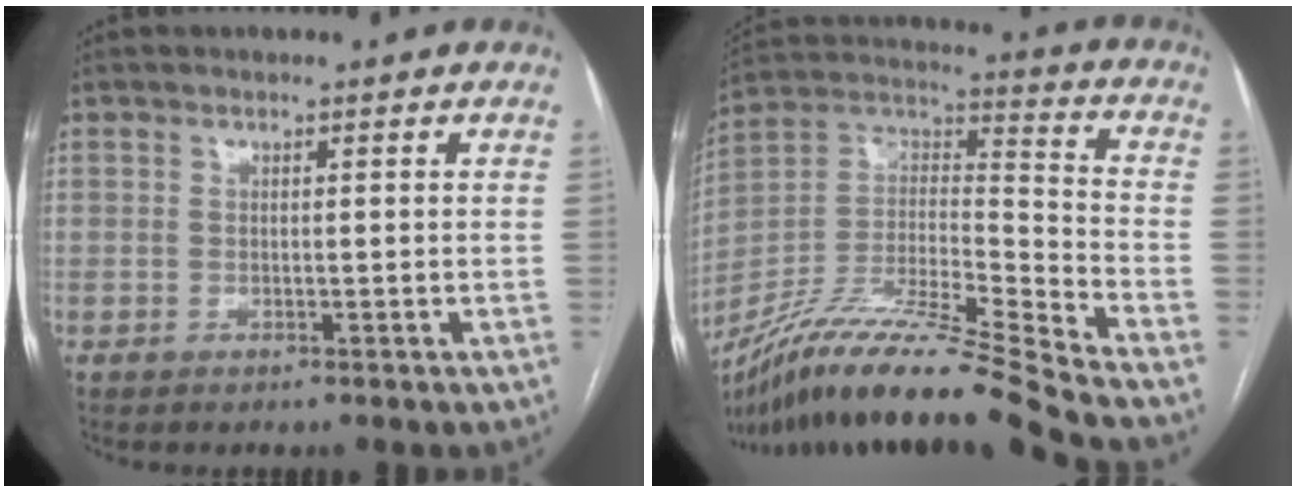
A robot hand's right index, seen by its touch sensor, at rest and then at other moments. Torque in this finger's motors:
{"motor_torque": [-0.32, -0.96, 0.19, 0.06]}